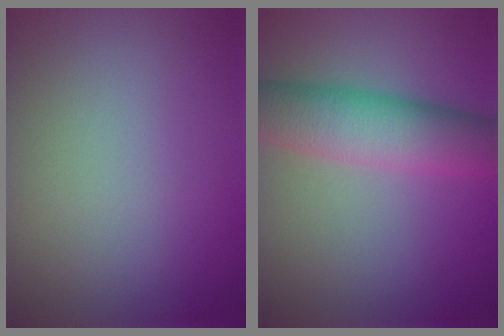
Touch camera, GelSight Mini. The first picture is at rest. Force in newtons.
{"total": 7.3, "press": 7.3, "slide": 0.1}